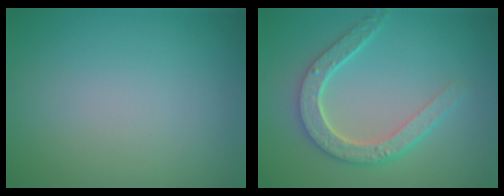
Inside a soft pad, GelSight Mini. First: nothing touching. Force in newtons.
{"total": 4.5, "press": 3.6, "slide": 2.8}